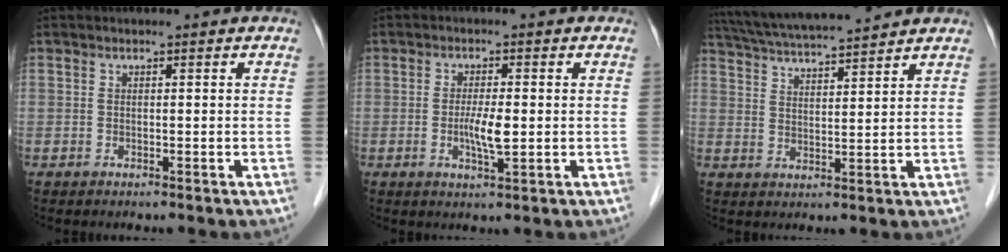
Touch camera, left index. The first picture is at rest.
{"total": 3.9, "force": [-0.6, 0.6, 3.8], "torque": [-0.075, -0.010, -0.010]}
{"total": 13.1, "force": [11.8, 0.4, 5.5], "torque": [-0.106, 0.024, 0.190]}